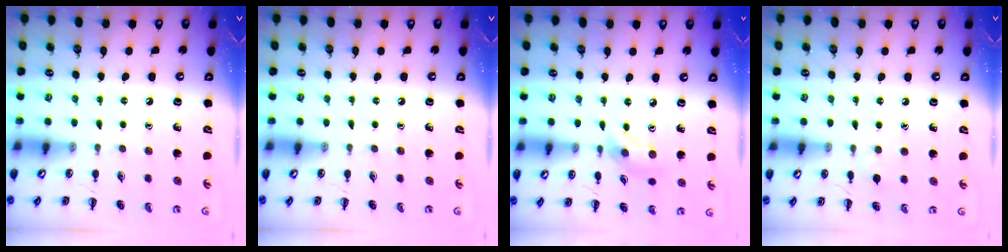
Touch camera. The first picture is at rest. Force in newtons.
{"total": 0.0}
{"total": 2.6, "press": 2.6, "slide": 0.6}
{"total": 3.9, "press": 3.5, "slide": 1.5}